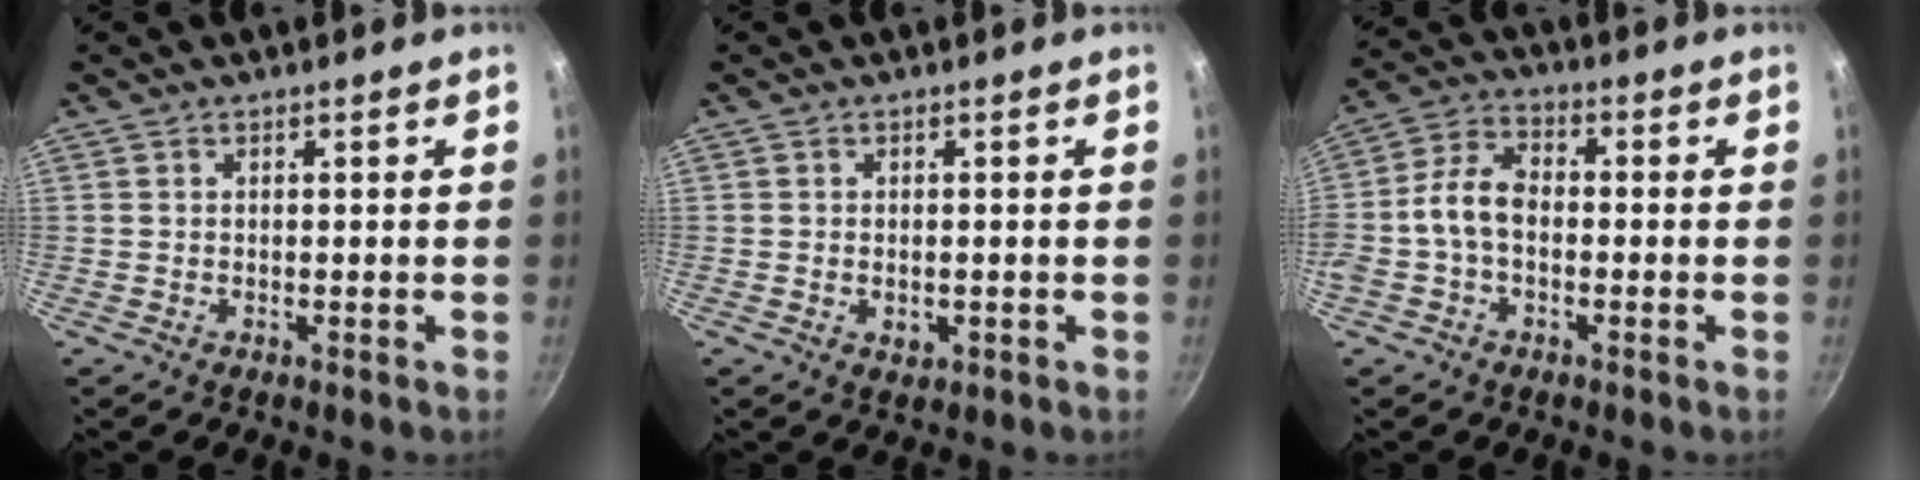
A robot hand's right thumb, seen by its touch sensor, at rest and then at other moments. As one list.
[{"total": 2.0, "force": [-0.4, 1.4, 1.4], "torque": [-0.021, -0.002, -0.004]}, {"total": 8.1, "force": [-1.3, 5.4, 5.9], "torque": [-0.109, 0.030, -0.039]}]